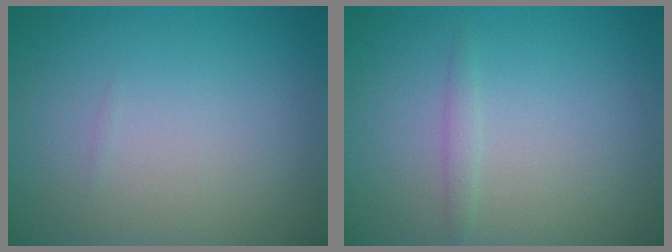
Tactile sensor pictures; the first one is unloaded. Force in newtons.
{"total": 0.8, "press": 0.8, "slide": 0.0}